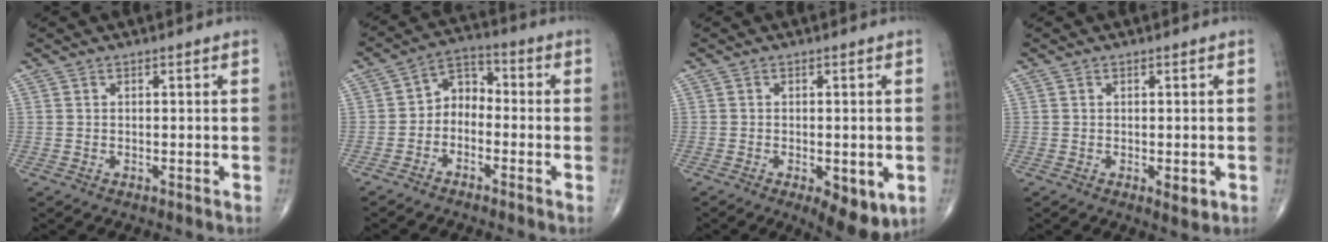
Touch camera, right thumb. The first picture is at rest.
{"total": 5.9, "force": [-1.8, 4.4, 3.4], "torque": [-0.035, 0.035, -0.050]}
{"total": 8.2, "force": [-2.7, 3.4, 7.0], "torque": [-0.087, -0.014, -0.033]}
{"total": 2.6, "force": [-0.5, 1.1, 2.2], "torque": [-0.026, -0.006, -0.004]}